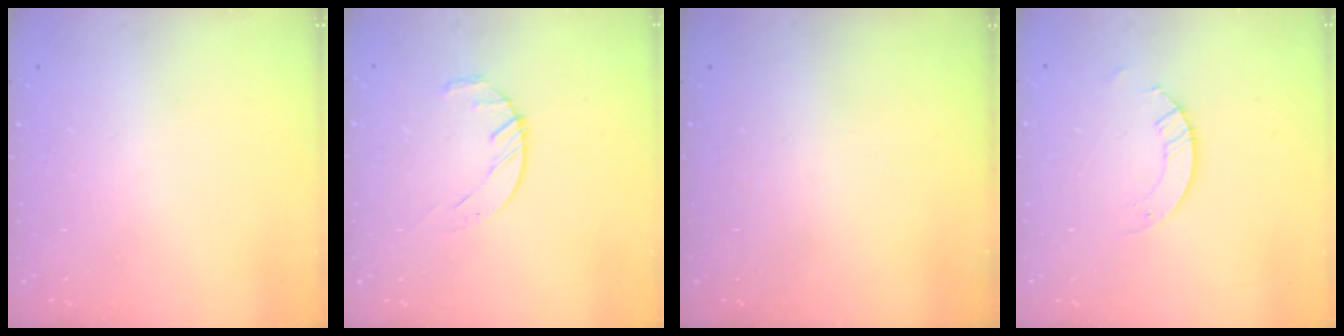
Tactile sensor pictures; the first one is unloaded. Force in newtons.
{"total": 4.8, "press": 4.7, "slide": 0.6}
{"total": 0.0}
{"total": 3.2, "press": 3.2, "slide": 0.2}